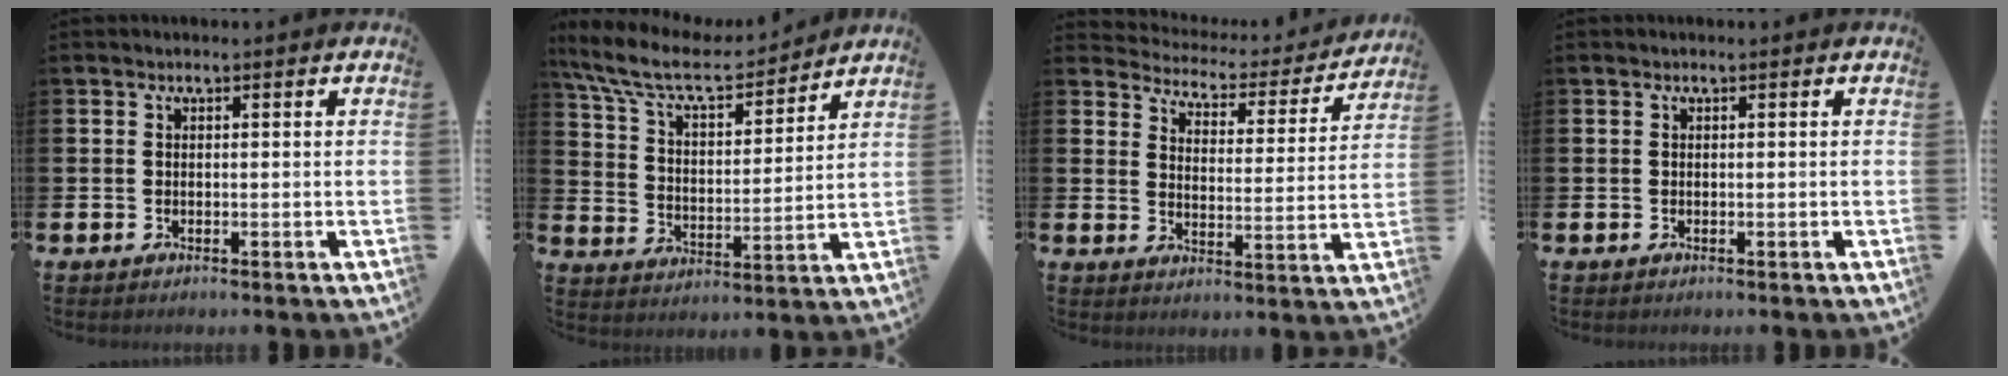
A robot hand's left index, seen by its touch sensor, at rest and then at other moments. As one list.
[{"total": 10.0, "force": [8.7, 2.6, 4.1], "torque": [-0.113, -0.054, 0.149]}, {"total": 4.0, "force": [3.8, 1.2, 0.3], "torque": [-0.025, -0.039, 0.055]}, {"total": 0.0}]